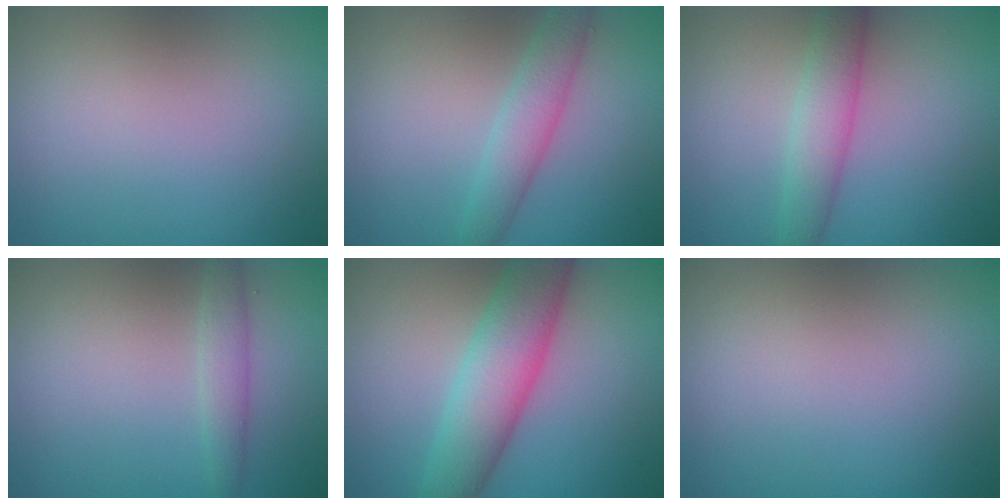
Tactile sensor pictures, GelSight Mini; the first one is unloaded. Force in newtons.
{"total": 3.2, "press": 3.2, "slide": 0.1}
{"total": 3.6, "press": 3.6, "slide": 0.2}
{"total": 1.9, "press": 1.9, "slide": 0.0}
{"total": 6.9, "press": 6.9, "slide": 0.1}
{"total": 0.0}